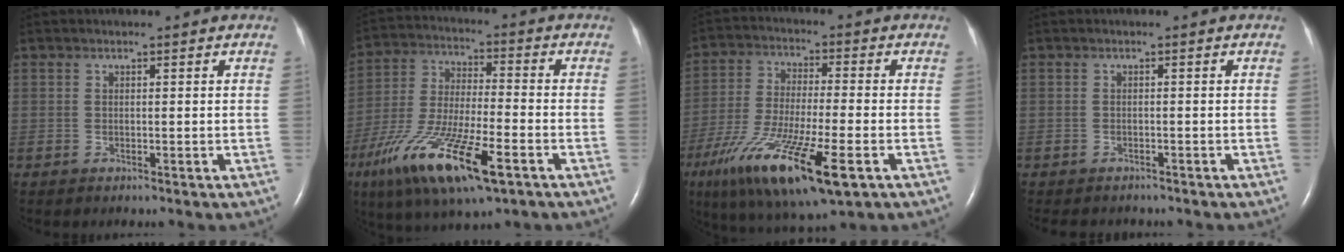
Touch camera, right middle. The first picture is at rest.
{"total": 17.5, "force": [-8.9, 3.6, 14.7], "torque": [-0.308, -0.034, -0.152]}
{"total": 18.8, "force": [-9.1, 3.3, 16.1], "torque": [-0.306, -0.045, -0.153]}
{"total": 6.0, "force": [-5.2, 2.2, 2.0], "torque": [-0.026, -0.001, -0.066]}